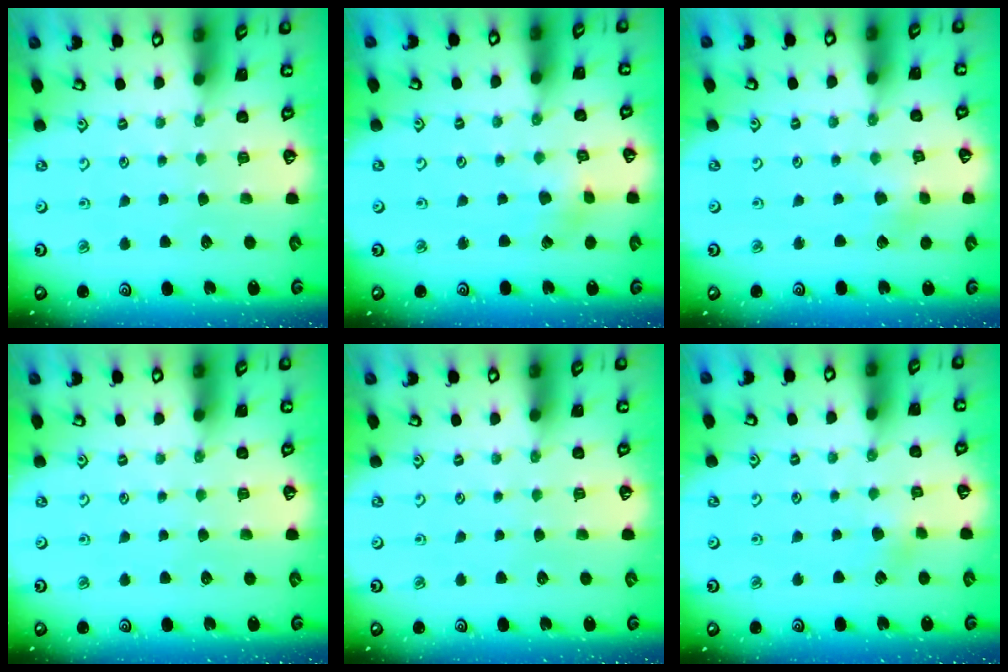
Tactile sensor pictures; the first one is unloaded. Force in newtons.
{"total": 2.2, "press": 2.2, "slide": 0.3}
{"total": 2.8, "press": 2.7, "slide": 0.5}
{"total": 0.0}
{"total": 0.0}
{"total": 3.1, "press": 3.1, "slide": 0.7}